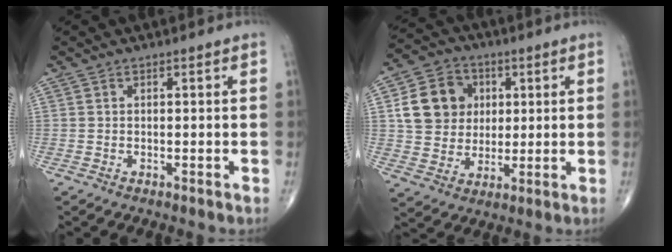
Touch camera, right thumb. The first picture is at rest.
{"total": 12.8, "force": [2.9, 11.1, 5.8], "torque": [-0.075, 0.003, 0.051]}